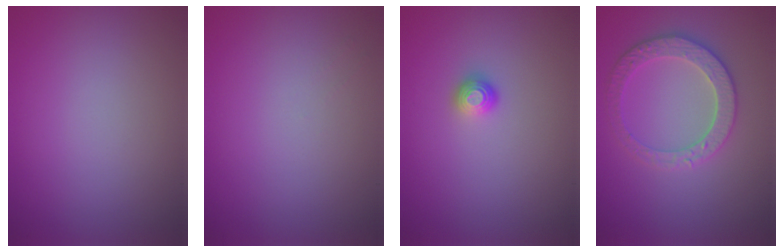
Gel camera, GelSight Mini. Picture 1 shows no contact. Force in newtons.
{"total": 0.6, "press": 0.5, "slide": 0.3}
{"total": 1.1, "press": 1.0, "slide": 0.4}
{"total": 3.8, "press": 3.7, "slide": 0.7}